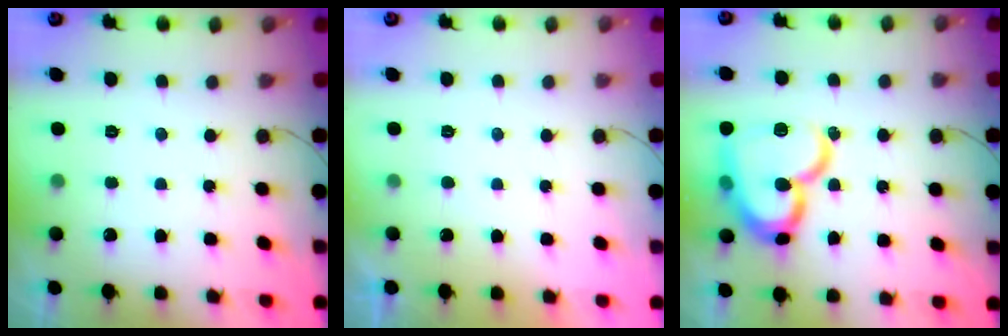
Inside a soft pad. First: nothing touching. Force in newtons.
{"total": 1.0, "press": 1.0, "slide": 0.2}
{"total": 19.9, "press": 19.8, "slide": 2.2}